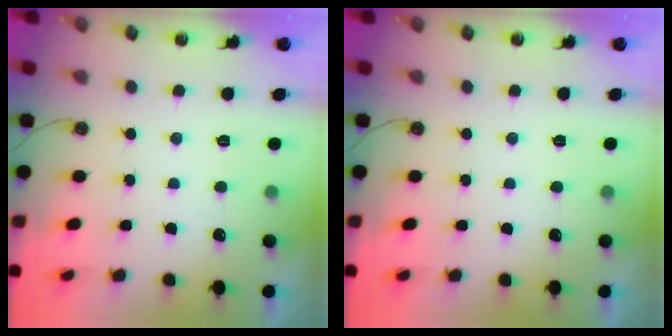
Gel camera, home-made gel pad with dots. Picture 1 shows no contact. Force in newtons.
{"total": 0.0}